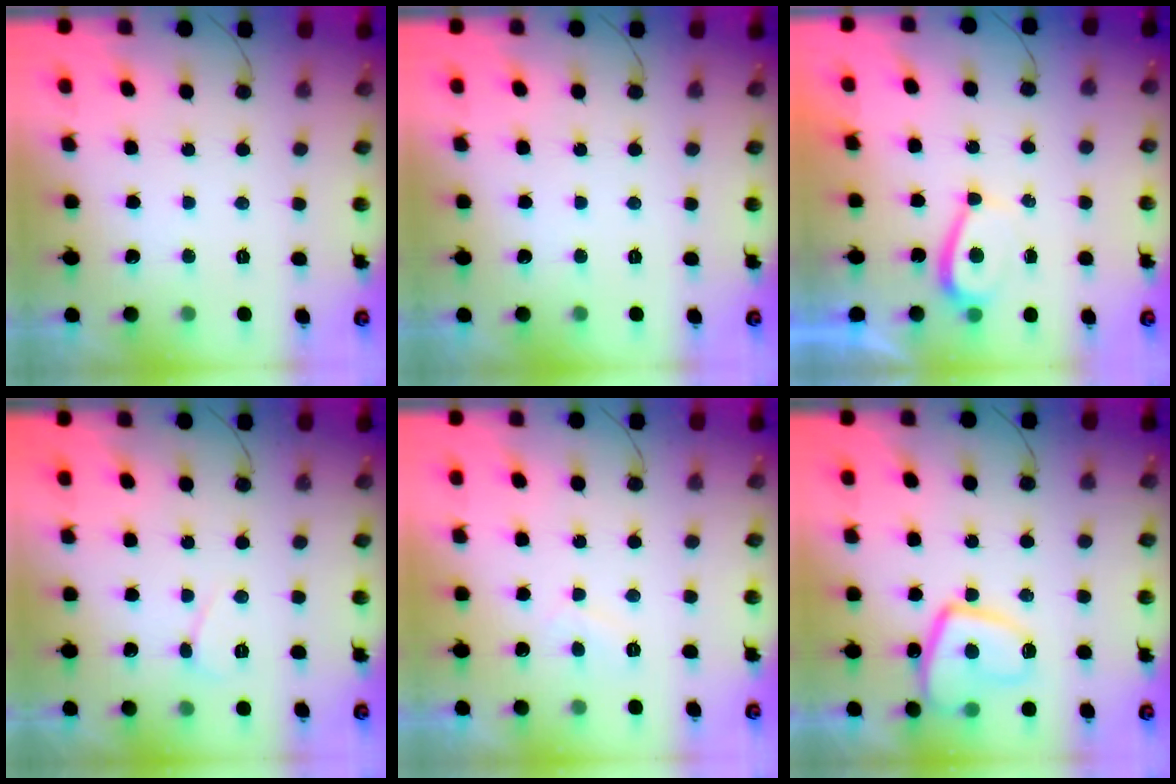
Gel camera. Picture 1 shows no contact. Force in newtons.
{"total": 0.0}
{"total": 2.8, "press": 2.7, "slide": 0.5}
{"total": 3.0, "press": 3.0, "slide": 0.3}
{"total": 2.0, "press": 1.9, "slide": 0.4}
{"total": 11.7, "press": 11.6, "slide": 1.2}